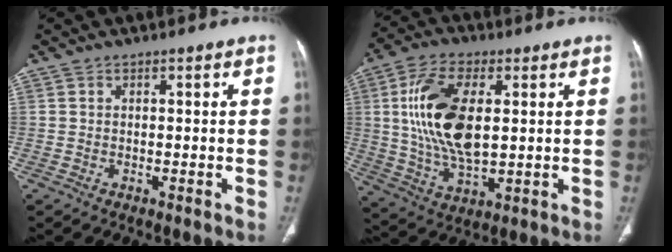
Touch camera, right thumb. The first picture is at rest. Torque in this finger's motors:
{"motor_torque": [2.44, 2.57, 1.69, -0.02, 0.24]}